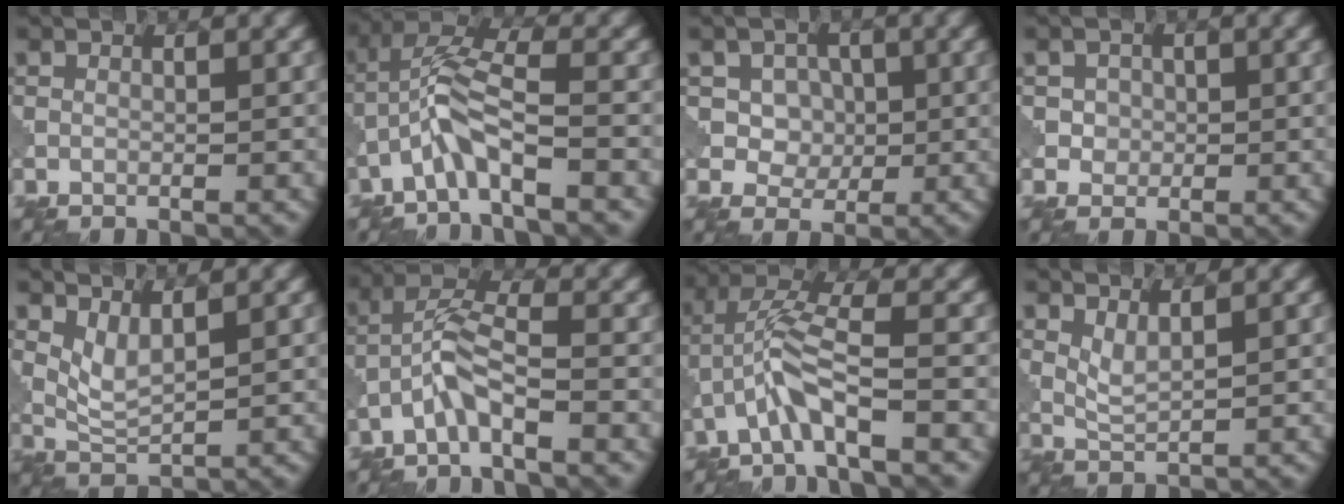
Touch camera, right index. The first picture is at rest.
{"total": 4.3, "force": [-2.3, 0.7, 3.6], "torque": [-0.078, 0.016, -0.050]}
{"total": 4.6, "force": [1.1, 4.0, 2.0], "torque": [-0.030, 0.003, 0.015]}
{"total": 1.6, "force": [0.2, 1.5, 0.3], "torque": [0.007, -0.001, 0.008]}
{"total": 2.4, "force": [1.4, 0.7, 1.8], "torque": [-0.047, -0.011, 0.038]}
{"total": 3.5, "force": [-2.0, 0.6, 2.8], "torque": [-0.063, 0.014, -0.045]}
{"total": 4.4, "force": [-2.3, 0.6, 3.7], "torque": [-0.080, 0.015, -0.049]}
{"total": 1.9, "force": [1.2, 0.4, 1.3], "torque": [-0.034, -0.008, 0.031]}